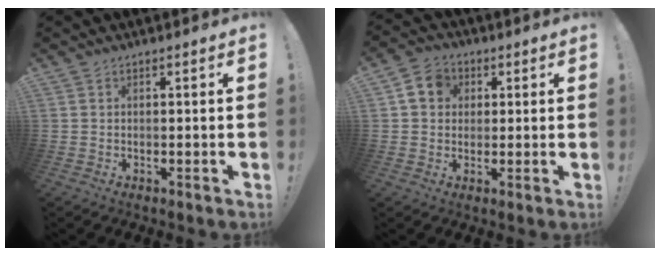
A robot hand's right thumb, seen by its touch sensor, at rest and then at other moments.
{"total": 8.1, "force": [2.3, 6.9, 3.5], "torque": [-0.046, 0.004, 0.046]}